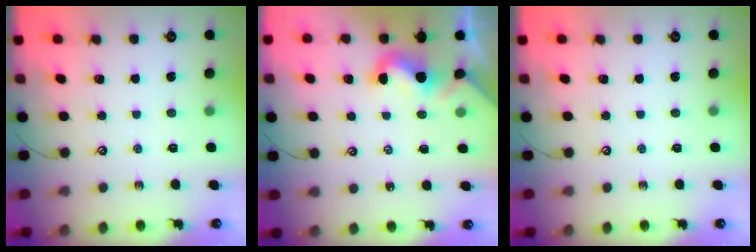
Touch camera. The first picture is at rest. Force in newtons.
{"total": 3.2, "press": 3.2, "slide": 0.5}
{"total": 0.0}